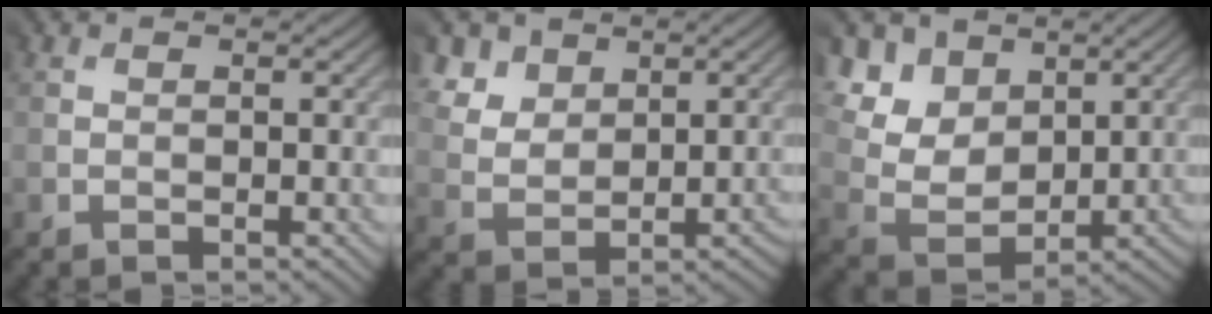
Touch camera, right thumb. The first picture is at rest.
{"total": 4.1, "force": [3.3, 2.5, -0.1], "torque": [-0.029, -0.012, 0.079]}
{"total": 7.6, "force": [4.7, 5.2, 2.9], "torque": [-0.124, 0.002, 0.099]}